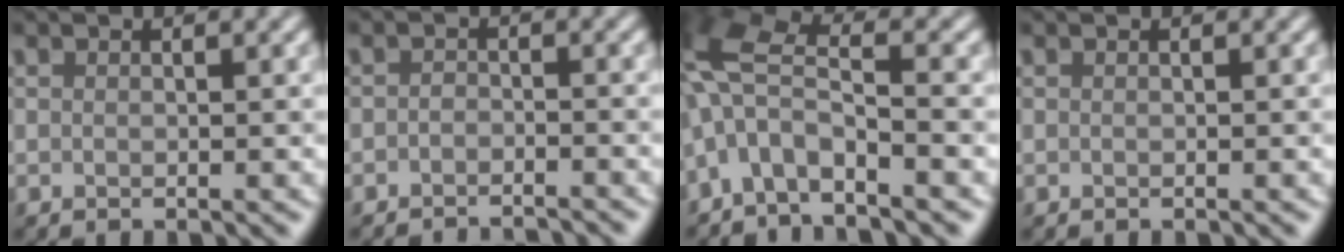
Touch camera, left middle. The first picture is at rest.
{"total": 3.6, "force": [-3.4, 0.7, 0.7], "torque": [-0.003, 0.003, -0.051]}
{"total": 5.7, "force": [-2.8, 2.2, 4.4], "torque": [-0.092, 0.012, -0.066]}
{"total": 0.0}